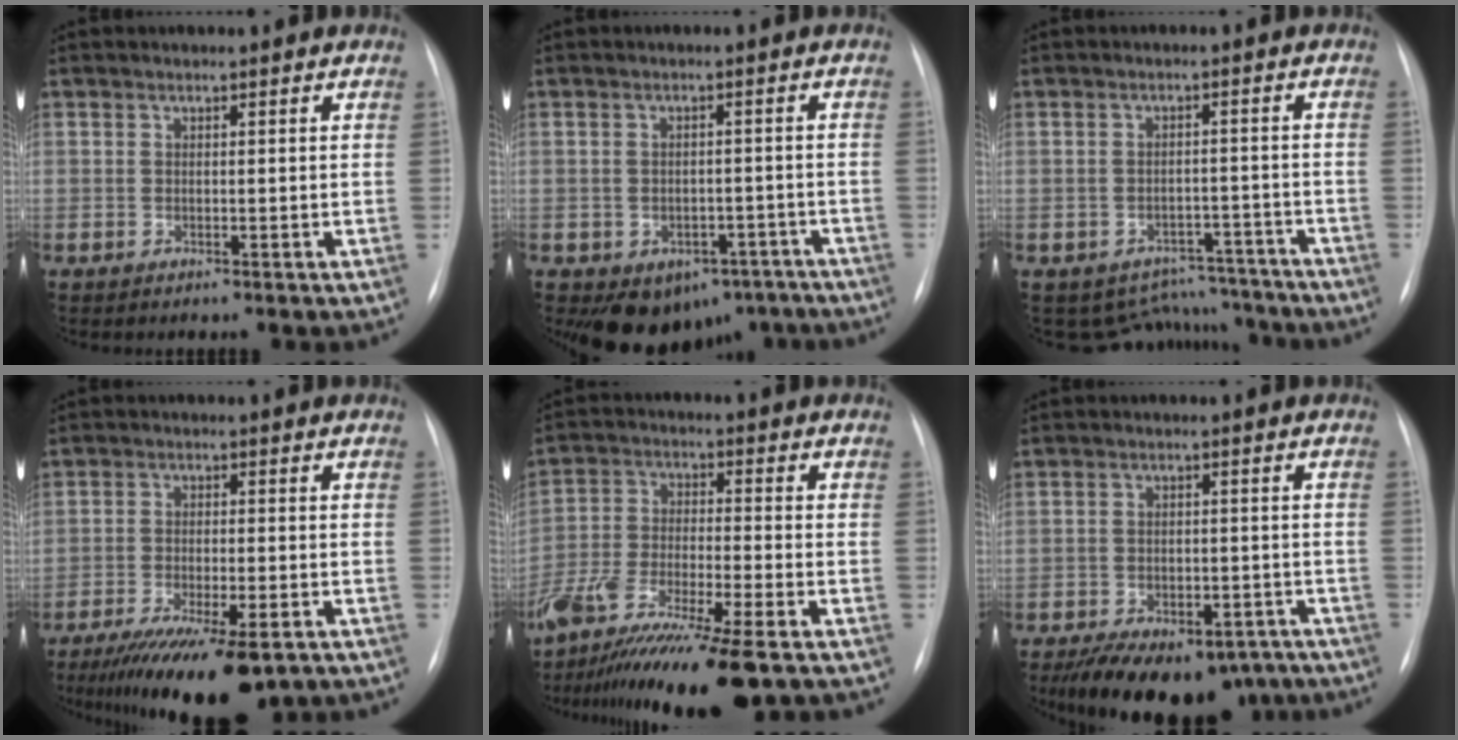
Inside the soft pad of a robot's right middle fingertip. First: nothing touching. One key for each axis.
{"total": 9.4, "fx": -6.0, "fy": 6.4, "fz": 3.5, "tx": -0.036, "ty": 0.022, "tz": -0.072}
{"total": 8.8, "fx": -8.0, "fy": 3.8, "fz": -0.4, "tx": 0.018, "ty": 0.032, "tz": -0.099}
{"total": 14.8, "fx": -10.5, "fy": 3.3, "fz": 9.9, "tx": -0.146, "ty": -0.028, "tz": -0.159}
{"total": 16.9, "fx": -12.4, "fy": 1.1, "fz": 11.4, "tx": -0.216, "ty": -0.047, "tz": -0.216}
{"total": 17.5, "fx": -12.7, "fy": 8.9, "fz": 8.1, "tx": -0.142, "ty": 0.001, "tz": -0.162}